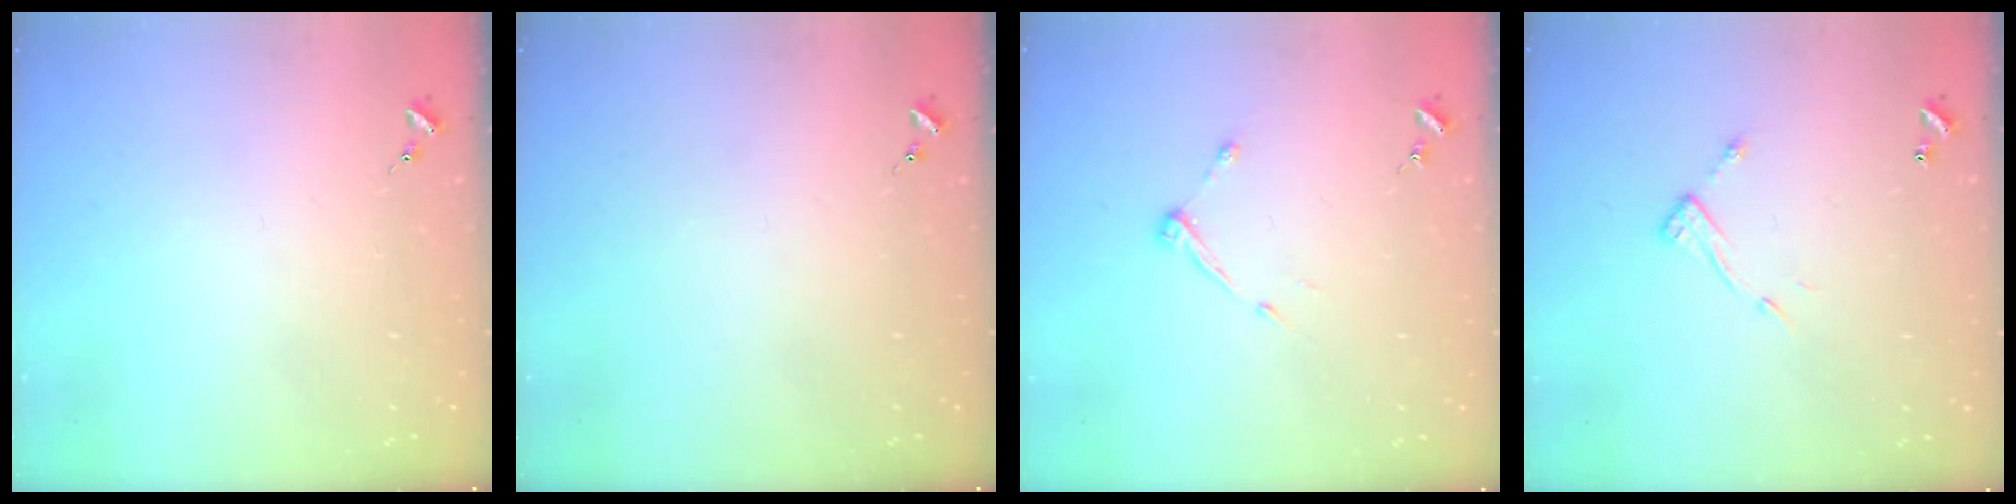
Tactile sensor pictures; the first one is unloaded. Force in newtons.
{"total": 0.0}
{"total": 5.5, "press": 5.5, "slide": 0.7}
{"total": 7.9, "press": 7.9, "slide": 0.3}